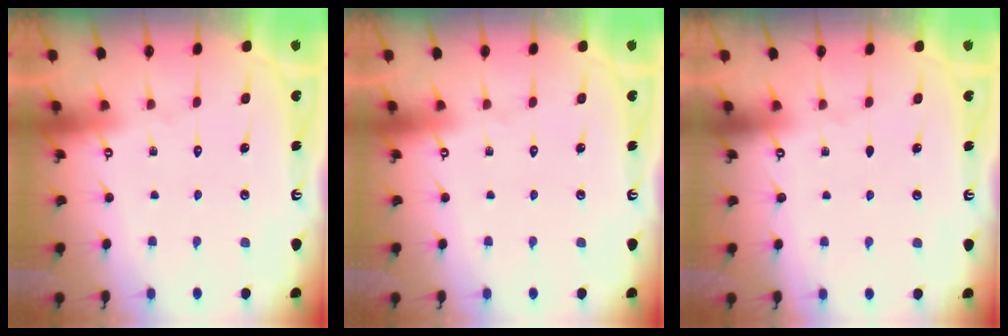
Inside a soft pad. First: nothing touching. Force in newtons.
{"total": 0.0}
{"total": 0.0}